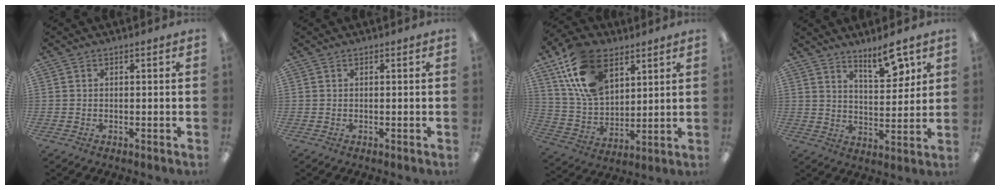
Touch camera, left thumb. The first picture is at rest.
{"total": 0.0}
{"total": 17.9, "force": [9.3, 11.0, 10.5], "torque": [-0.219, -0.017, 0.176]}
{"total": 9.6, "force": [7.2, 3.1, 5.6], "torque": [-0.062, -0.051, 0.116]}